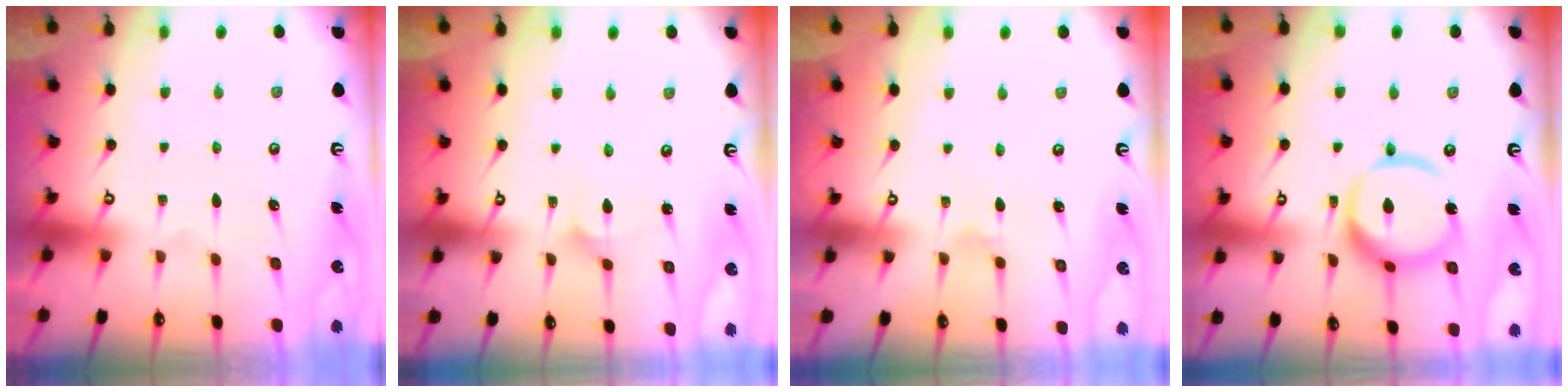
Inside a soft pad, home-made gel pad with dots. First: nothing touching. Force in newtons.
{"total": 1.7, "press": 1.7, "slide": 0.0}
{"total": 1.9, "press": 1.8, "slide": 0.6}
{"total": 13.4, "press": 13.3, "slide": 1.4}